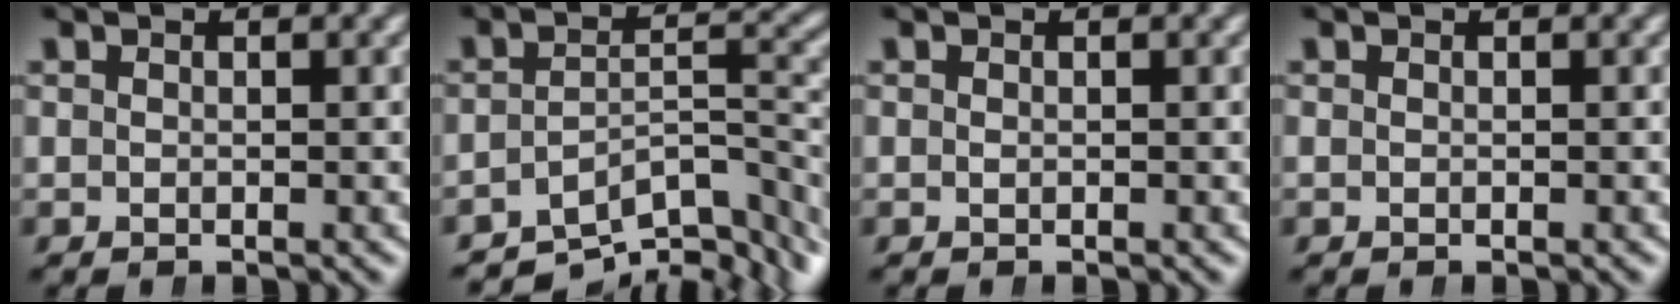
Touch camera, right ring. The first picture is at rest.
{"total": 8.9, "force": [-5.5, 4.4, 5.4], "torque": [-0.053, -0.026, -0.080]}
{"total": 0.0}
{"total": 0.0}